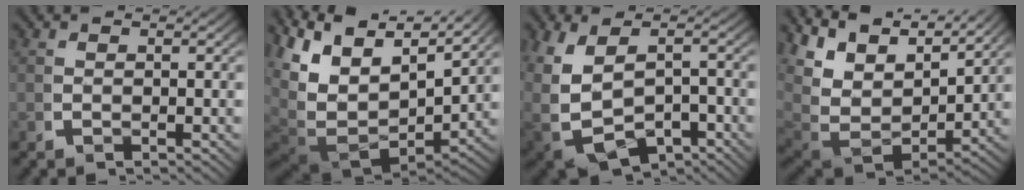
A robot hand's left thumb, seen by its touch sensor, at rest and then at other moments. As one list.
[{"total": 12.6, "force": [0.3, 8.2, 9.6], "torque": [-0.211, -0.046, 0.025]}, {"total": 9.5, "force": [-2.6, 6.6, 6.3], "torque": [-0.158, -0.052, -0.011]}, {"total": 10.3, "force": [2.1, 6.6, 7.6], "torque": [-0.177, -0.031, 0.045]}]